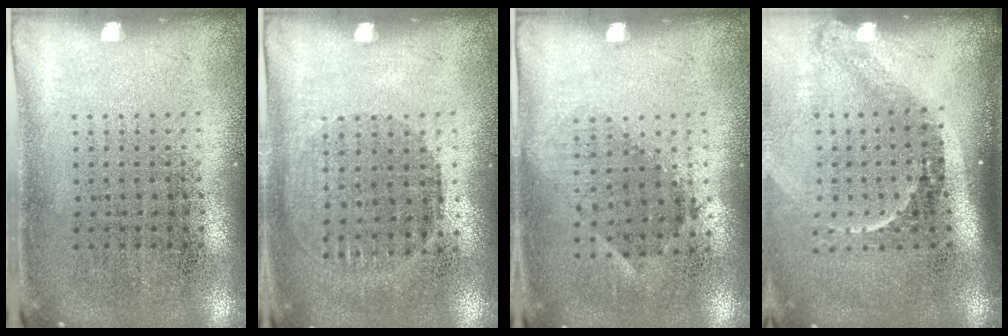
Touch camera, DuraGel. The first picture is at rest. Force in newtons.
{"total": 1.0, "press": 0.9, "slide": 0.4}
{"total": 0.9, "press": 0.7, "slide": 0.5}
{"total": 2.2, "press": 1.4, "slide": 1.7}